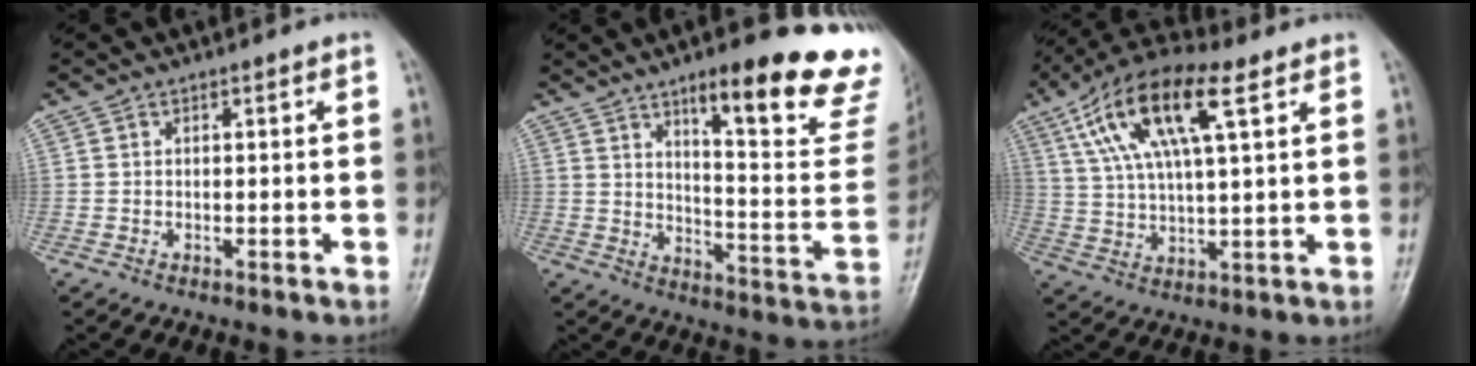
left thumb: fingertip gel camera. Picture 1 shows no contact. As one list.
[{"total": 23.2, "force": [15.7, 4.9, 16.4], "torque": [-0.172, -0.085, 0.211]}, {"total": 16.4, "force": [7.2, 5.6, 13.6], "torque": [-0.255, 0.006, 0.127]}]